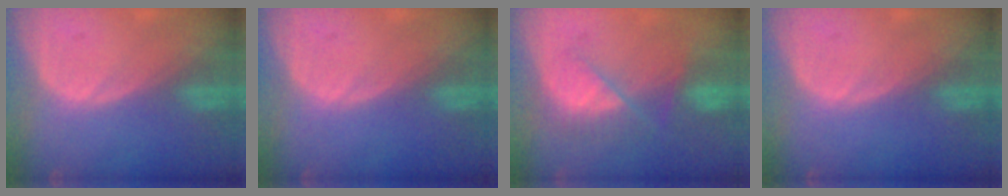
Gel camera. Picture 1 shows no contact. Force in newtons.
{"total": 0.0}
{"total": 7.5, "press": 6.8, "slide": 3.2}
{"total": 0.0}